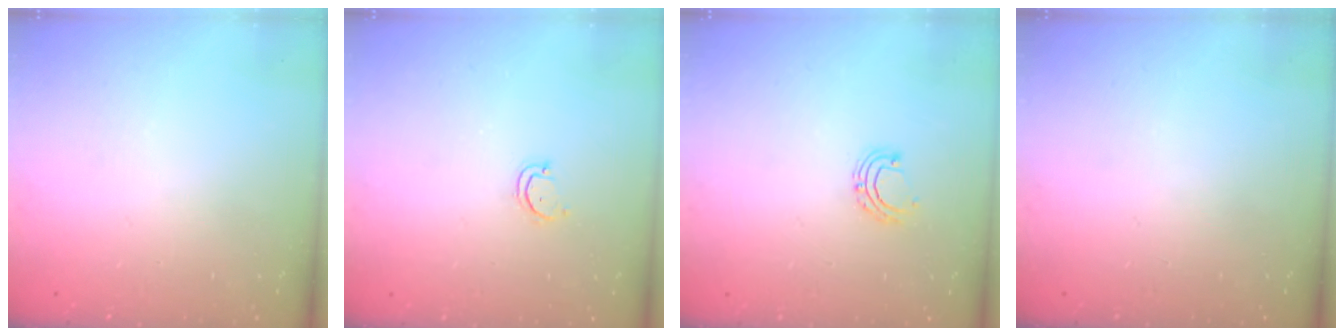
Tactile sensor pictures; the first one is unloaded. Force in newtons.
{"total": 2.6, "press": 2.6, "slide": 0.2}
{"total": 5.2, "press": 5.2, "slide": 0.6}
{"total": 0.0}